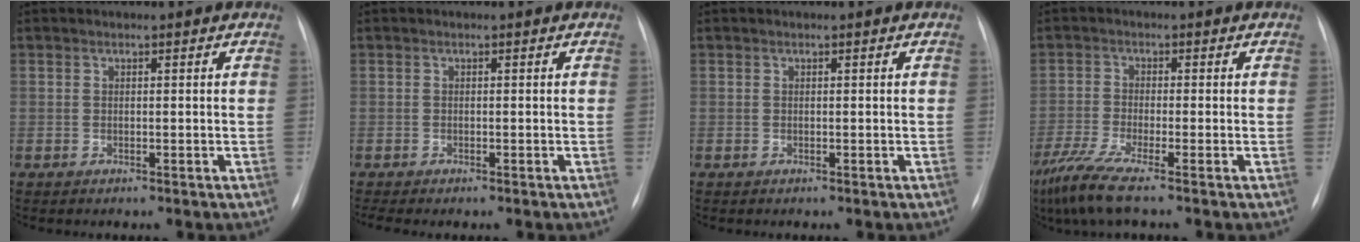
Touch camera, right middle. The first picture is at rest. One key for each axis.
{"total": 1.3, "fx": -1.0, "fy": 0.0, "fz": 0.7, "tx": -0.010, "ty": -0.005, "tz": -0.012}
{"total": 0.0}
{"total": 6.2, "fx": -4.4, "fy": -0.4, "fz": 4.3, "tx": -0.094, "ty": -0.025, "tz": -0.091}